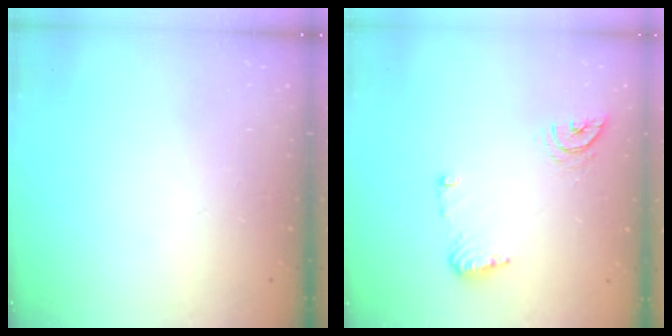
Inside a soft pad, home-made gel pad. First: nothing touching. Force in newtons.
{"total": 8.9, "press": 8.9, "slide": 0.5}